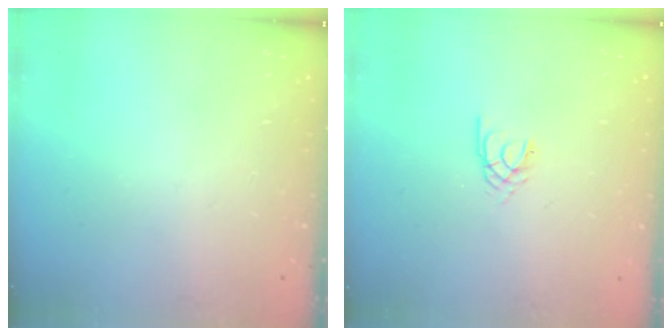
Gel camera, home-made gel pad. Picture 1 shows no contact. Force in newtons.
{"total": 1.7, "press": 1.7, "slide": 0.3}